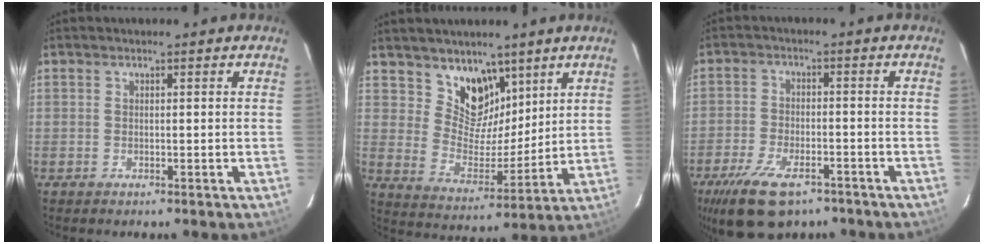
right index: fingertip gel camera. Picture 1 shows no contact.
{"total": 10.6, "force": [7.2, 6.7, 4.0], "torque": [-0.063, -0.012, 0.136]}
{"total": 12.8, "force": [-8.6, 5.7, 7.6], "torque": [-0.171, -0.022, -0.147]}